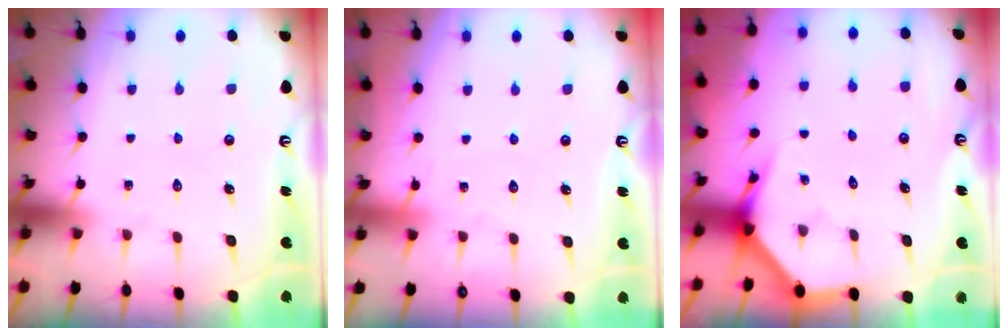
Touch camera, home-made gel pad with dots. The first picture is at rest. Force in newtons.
{"total": 3.8, "press": 3.7, "slide": 0.4}
{"total": 4.0, "press": 4.0, "slide": 0.2}